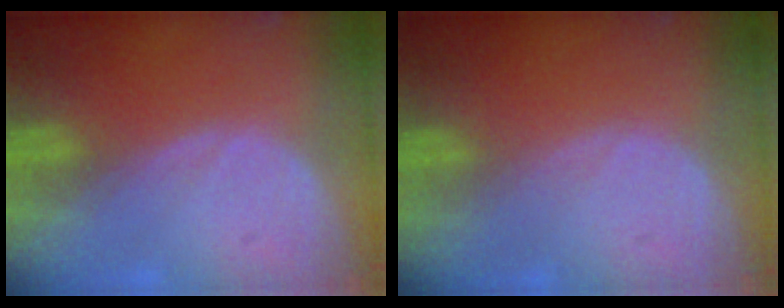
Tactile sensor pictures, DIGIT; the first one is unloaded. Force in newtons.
{"total": 0.0}